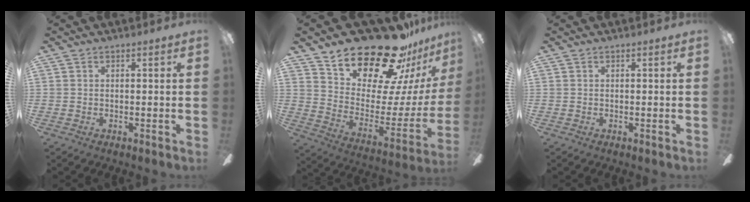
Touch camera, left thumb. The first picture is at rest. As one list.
[{"total": 24.5, "force": [20.9, 8.4, 9.8], "torque": [-0.150, -0.160, 0.370]}, {"total": 0.0}]